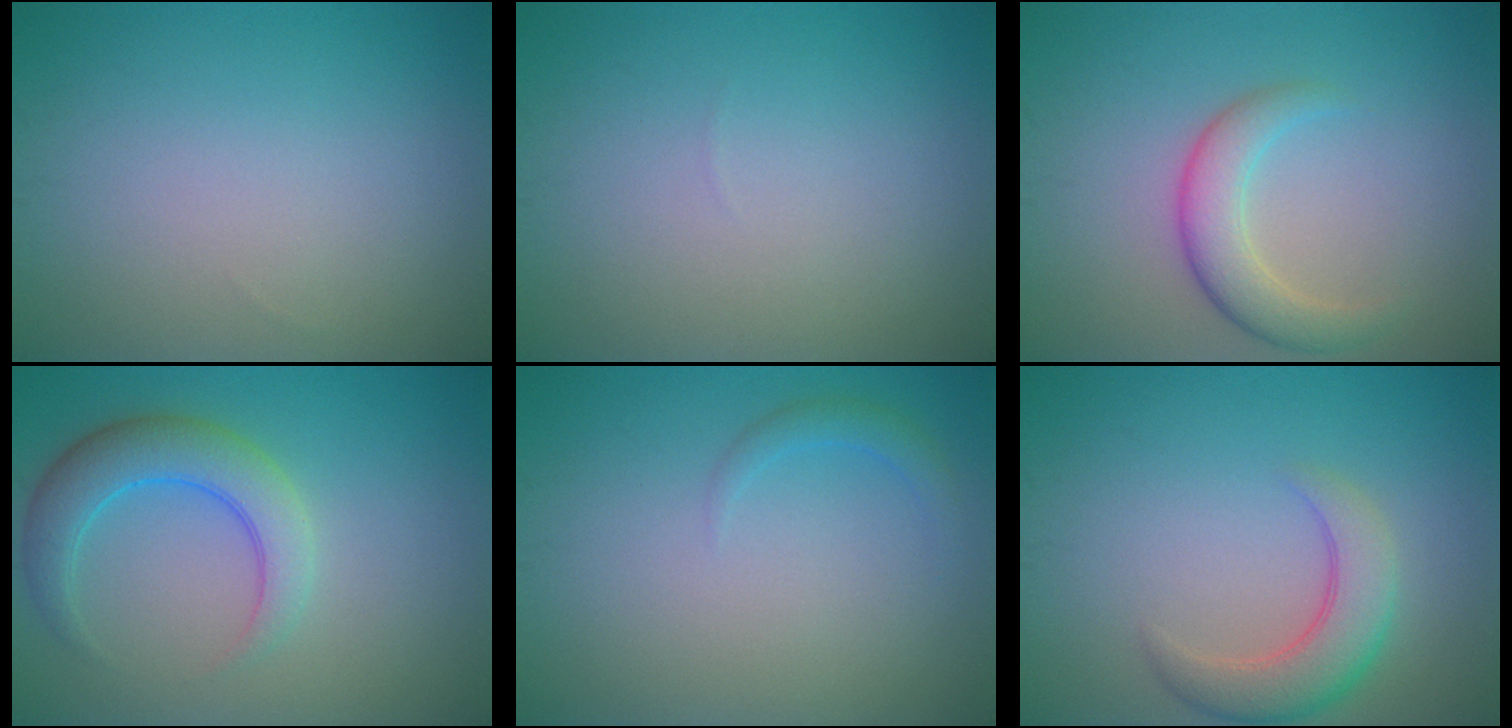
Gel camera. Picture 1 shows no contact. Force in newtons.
{"total": 0.0}
{"total": 3.5, "press": 3.5, "slide": 0.0}
{"total": 4.7, "press": 4.7, "slide": 0.2}
{"total": 1.3, "press": 1.3, "slide": 0.0}
{"total": 4.2, "press": 4.2, "slide": 0.4}